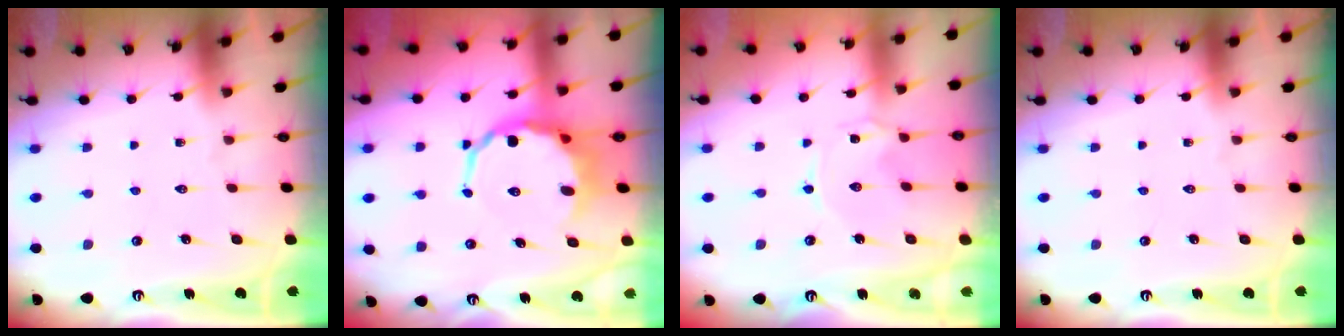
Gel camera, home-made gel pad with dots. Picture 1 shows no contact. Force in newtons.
{"total": 7.9, "press": 7.5, "slide": 2.4}
{"total": 0.0}
{"total": 0.0}